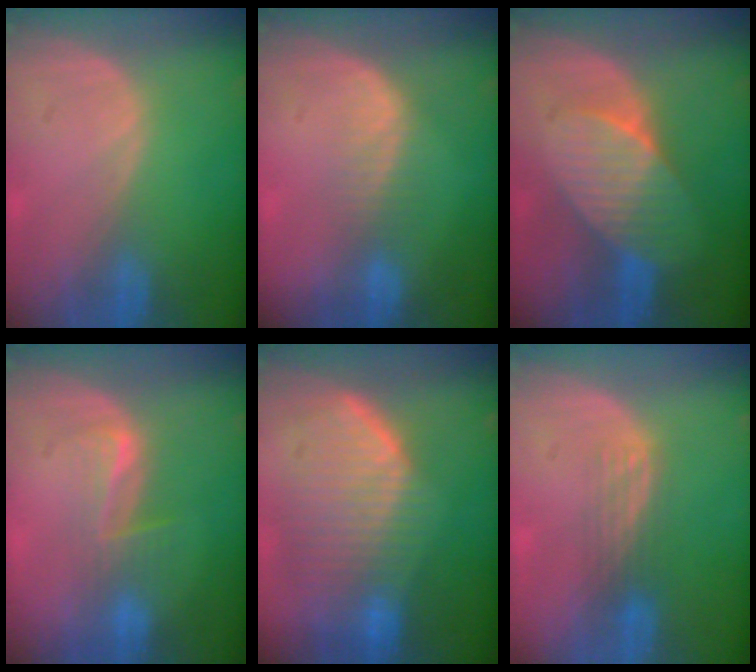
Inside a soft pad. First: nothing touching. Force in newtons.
{"total": 3.1, "press": 2.6, "slide": 1.7}
{"total": 7.4, "press": 7.0, "slide": 2.2}
{"total": 4.0, "press": 3.7, "slide": 1.6}
{"total": 10.5, "press": 9.2, "slide": 5.0}
{"total": 2.9, "press": 2.7, "slide": 1.2}